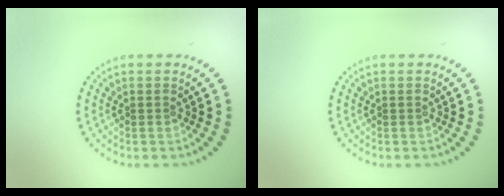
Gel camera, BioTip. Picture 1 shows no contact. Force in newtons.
{"total": 0.0}